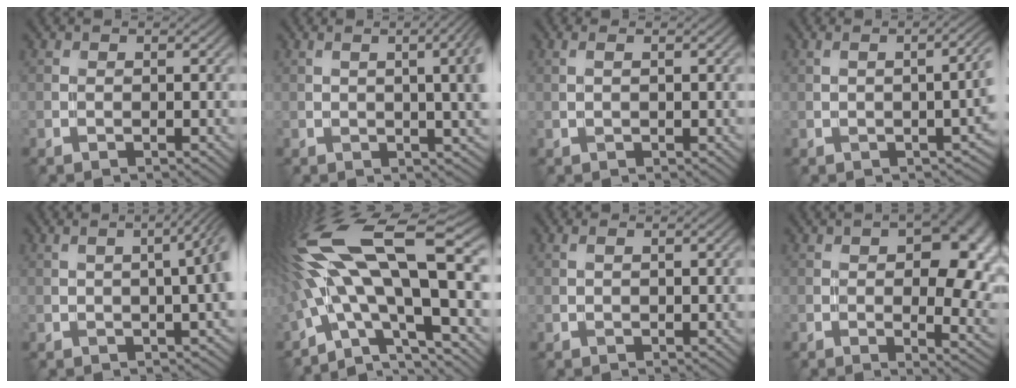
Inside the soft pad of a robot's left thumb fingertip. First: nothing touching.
{"total": 6.2, "force": [0.9, 1.9, 5.8], "torque": [-0.060, 0.014, 0.018]}
{"total": 0.9, "force": [0.3, 0.2, 0.8], "torque": [-0.015, 0.000, 0.005]}
{"total": 5.0, "force": [-0.1, 1.9, 4.7], "torque": [-0.042, 0.001, 0.008]}
{"total": 6.4, "force": [0.4, 1.8, 6.2], "torque": [-0.051, 0.017, 0.008]}
{"total": 18.8, "force": [1.6, 6.7, 17.4], "torque": [-0.330, 0.009, 0.034]}
{"total": 1.0, "force": [0.2, 0.2, 0.9], "torque": [-0.016, 0.000, 0.005]}
{"total": 12.2, "force": [1.6, 5.8, 10.5], "torque": [-0.123, 0.002, 0.033]}